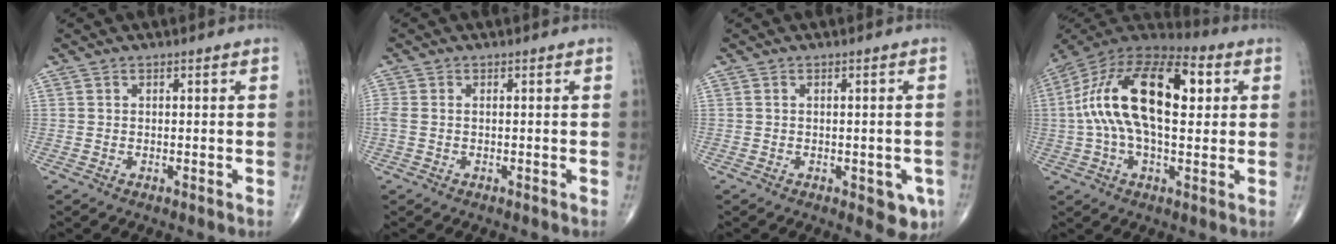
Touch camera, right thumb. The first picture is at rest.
{"total": 2.3, "force": [0.0, 1.2, 2.0], "torque": [-0.065, 0.007, 0.000]}
{"total": 4.6, "force": [-1.7, 2.2, 3.7], "torque": [-0.022, -0.003, -0.017]}
{"total": 22.7, "force": [3.7, 11.0, 19.5], "torque": [-0.357, 0.030, 0.050]}